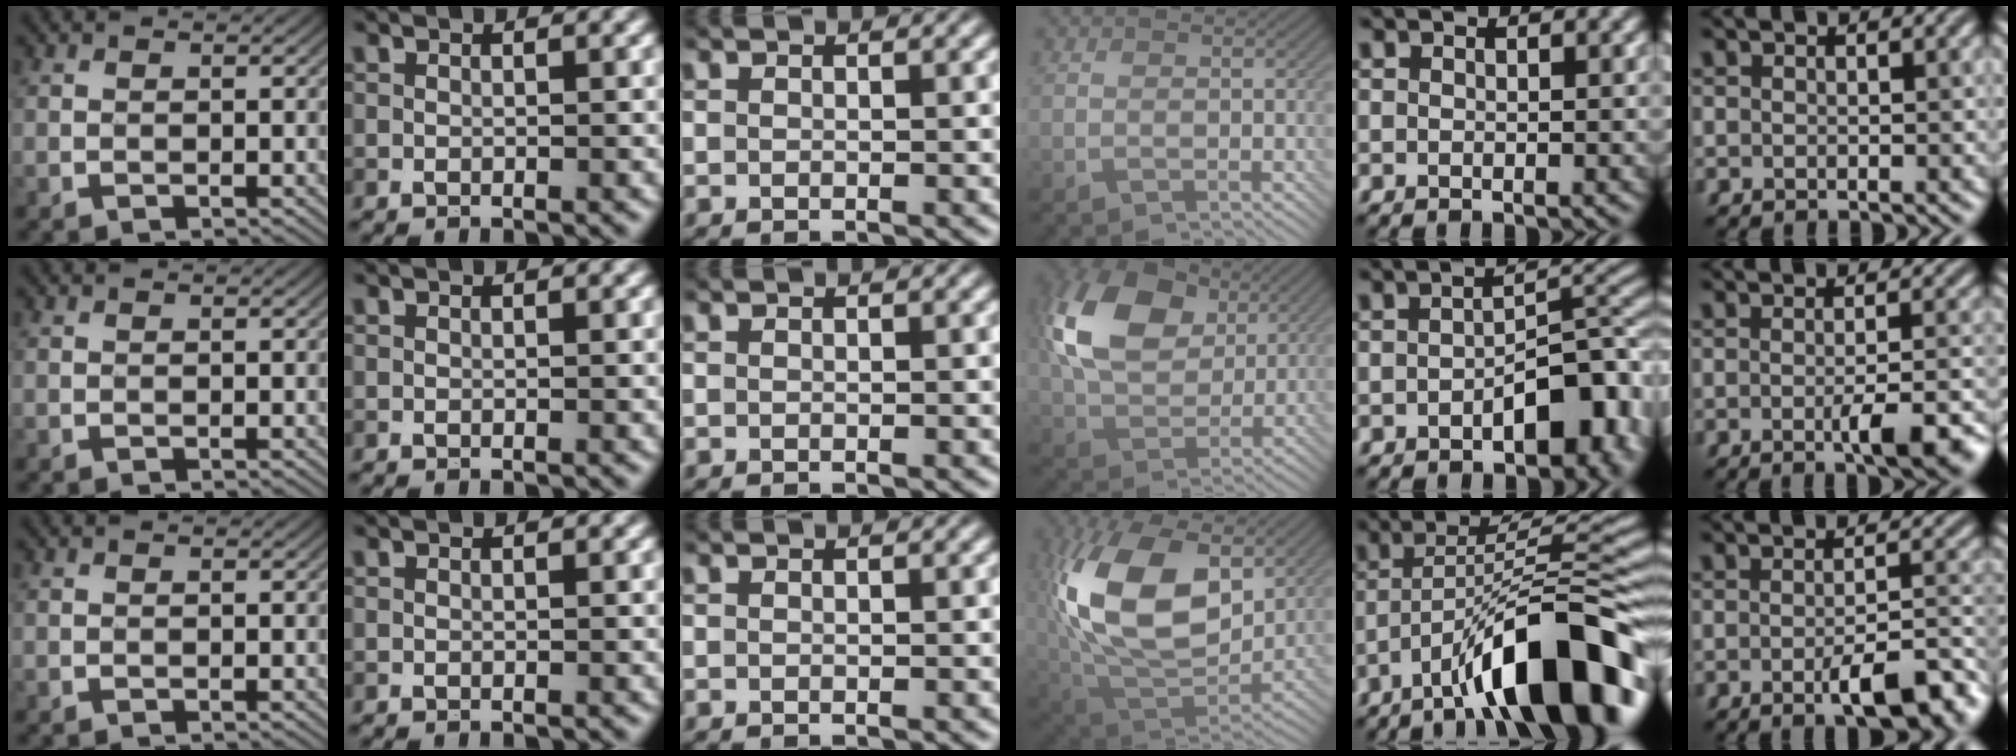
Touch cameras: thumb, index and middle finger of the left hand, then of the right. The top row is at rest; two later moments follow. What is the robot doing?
{"motion": "insert", "object": "bottle cap"}